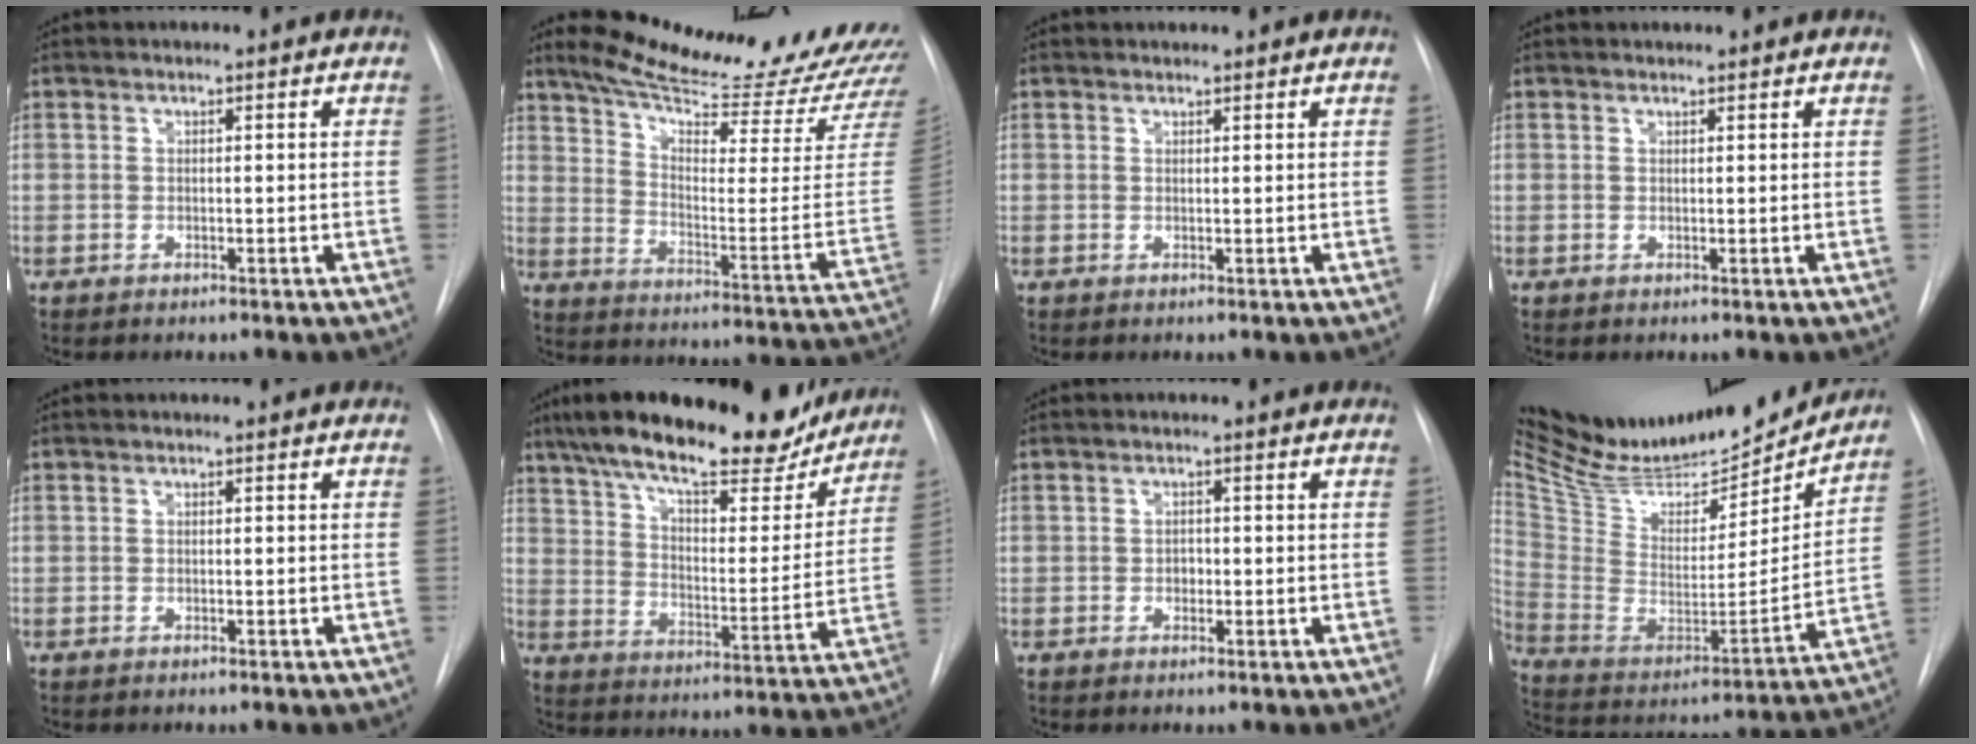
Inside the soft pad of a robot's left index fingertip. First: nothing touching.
{"total": 26.9, "force": [24.4, 2.2, 11.1], "torque": [-0.173, -0.111, 0.321]}
{"total": 2.3, "force": [2.2, 0.5, 0.4], "torque": [-0.007, 0.021, 0.031]}
{"total": 2.1, "force": [2.0, 0.4, 0.4], "torque": [-0.007, 0.020, 0.029]}
{"total": 0.0}
{"total": 26.0, "force": [21.2, 6.9, 13.4], "torque": [-0.223, 0.009, 0.298]}
{"total": 1.1, "force": [-0.2, 0.9, 0.6], "torque": [-0.007, 0.003, -0.004]}
{"total": 30.4, "force": [27.5, 7.7, 10.4], "torque": [-0.212, -0.049, 0.418]}